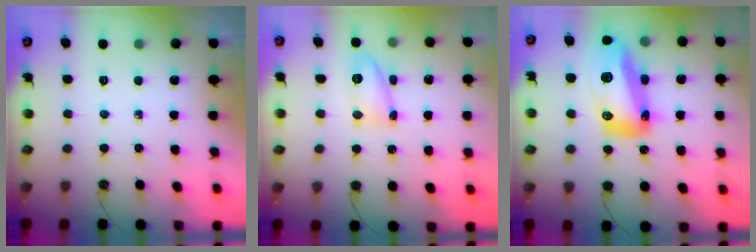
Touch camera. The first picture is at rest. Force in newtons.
{"total": 23.7, "press": 12.1, "slide": 20.4}
{"total": 19.2, "press": 19.1, "slide": 2.5}